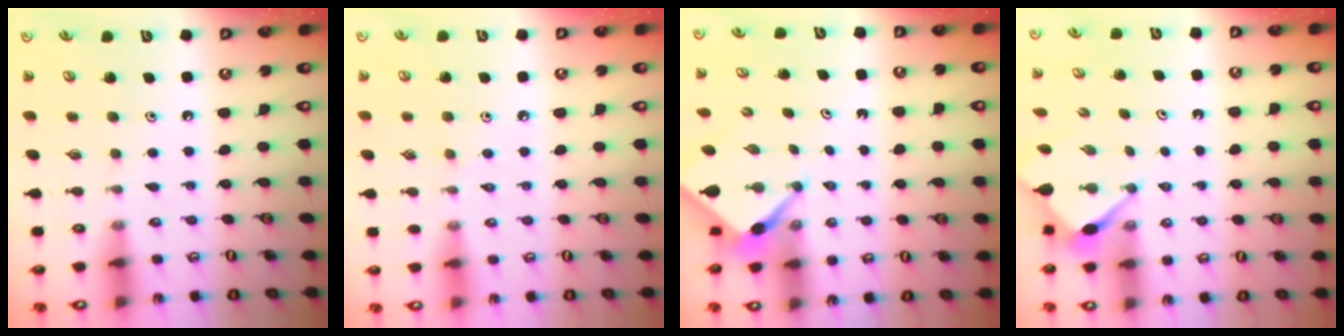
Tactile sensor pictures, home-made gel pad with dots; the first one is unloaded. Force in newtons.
{"total": 6.5, "press": 6.5, "slide": 0.7}
{"total": 3.0, "press": 3.0, "slide": 0.3}
{"total": 3.3, "press": 3.3, "slide": 0.3}